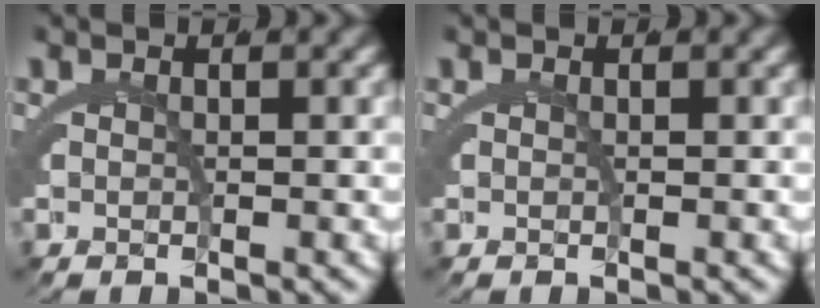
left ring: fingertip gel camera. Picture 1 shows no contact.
{"total": 0.0}